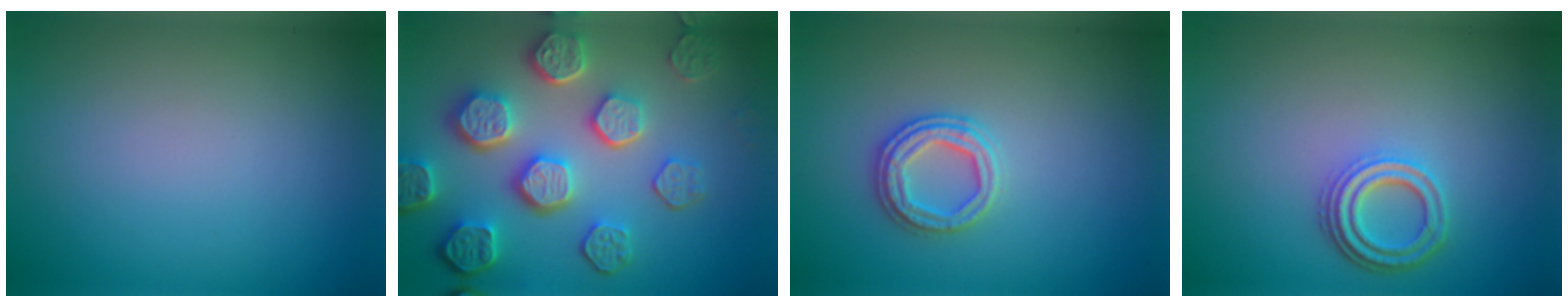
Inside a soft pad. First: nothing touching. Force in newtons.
{"total": 8.1, "press": 6.1, "slide": 5.3}
{"total": 2.6, "press": 2.5, "slide": 0.3}
{"total": 3.4, "press": 2.7, "slide": 2.1}